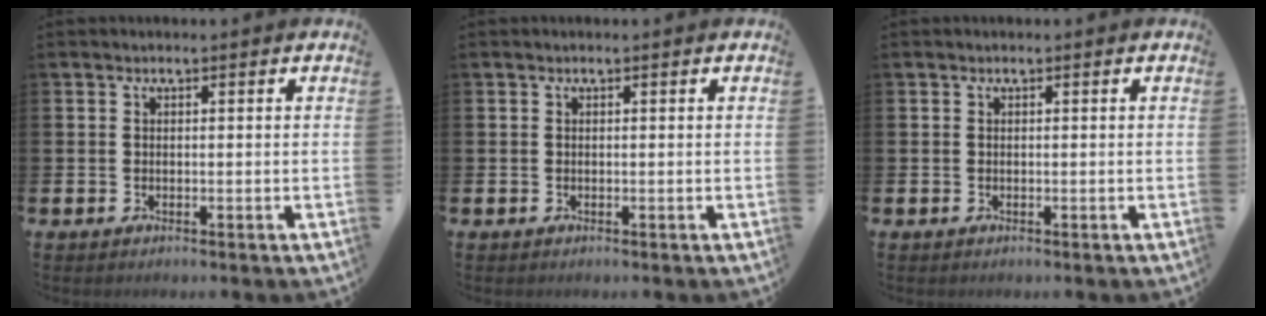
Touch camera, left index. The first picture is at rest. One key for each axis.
{"total": 0.0}
{"total": 0.0}